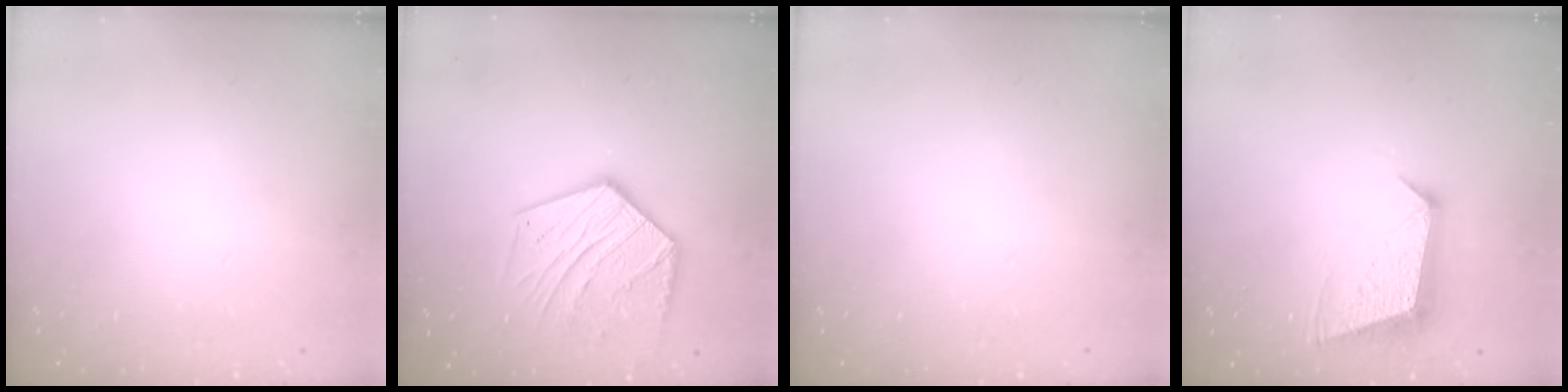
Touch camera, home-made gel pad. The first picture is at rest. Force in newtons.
{"total": 16.9, "press": 16.9, "slide": 1.2}
{"total": 0.0}
{"total": 10.3, "press": 10.3, "slide": 0.5}